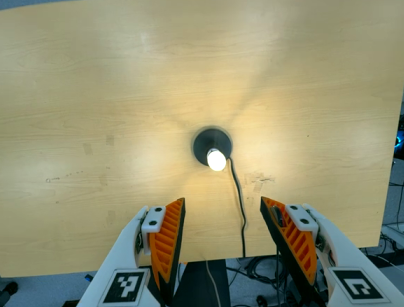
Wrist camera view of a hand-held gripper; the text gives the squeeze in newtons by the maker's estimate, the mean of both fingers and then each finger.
{"total": 0.0}